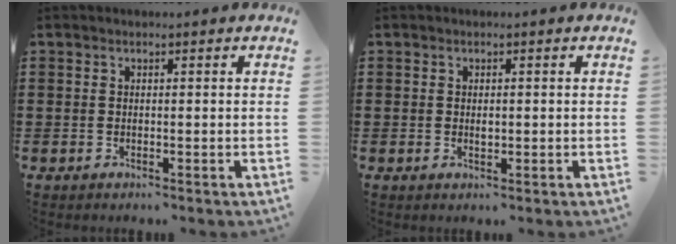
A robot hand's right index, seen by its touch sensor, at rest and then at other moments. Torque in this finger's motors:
{"motor_torque": [0.27, 0.14, 0.00, 0.00]}